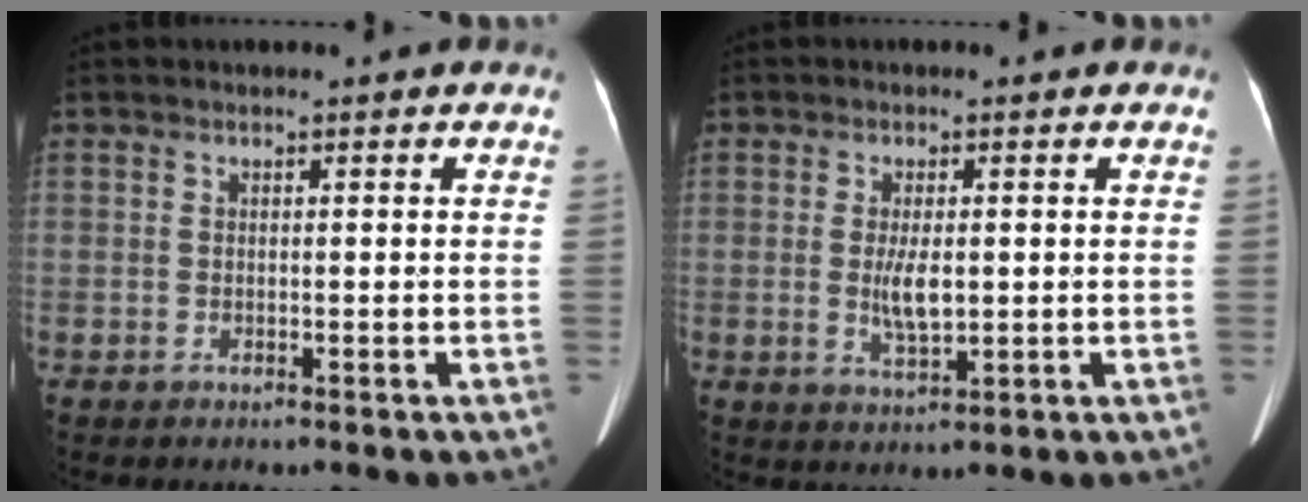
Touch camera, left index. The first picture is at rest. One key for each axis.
{"total": 4.1, "fx": -0.1, "fy": 1.3, "fz": 3.9, "tx": -0.080, "ty": -0.008, "tz": 0.001}